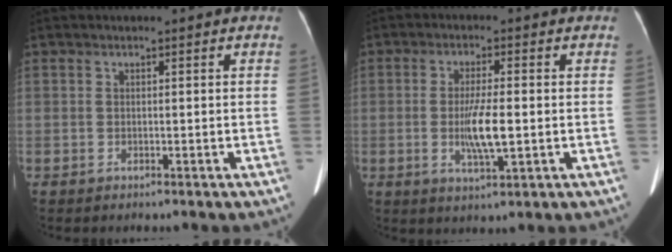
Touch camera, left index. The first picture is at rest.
{"total": 5.6, "force": [-1.2, 0.7, 5.4], "torque": [-0.105, -0.026, -0.022]}